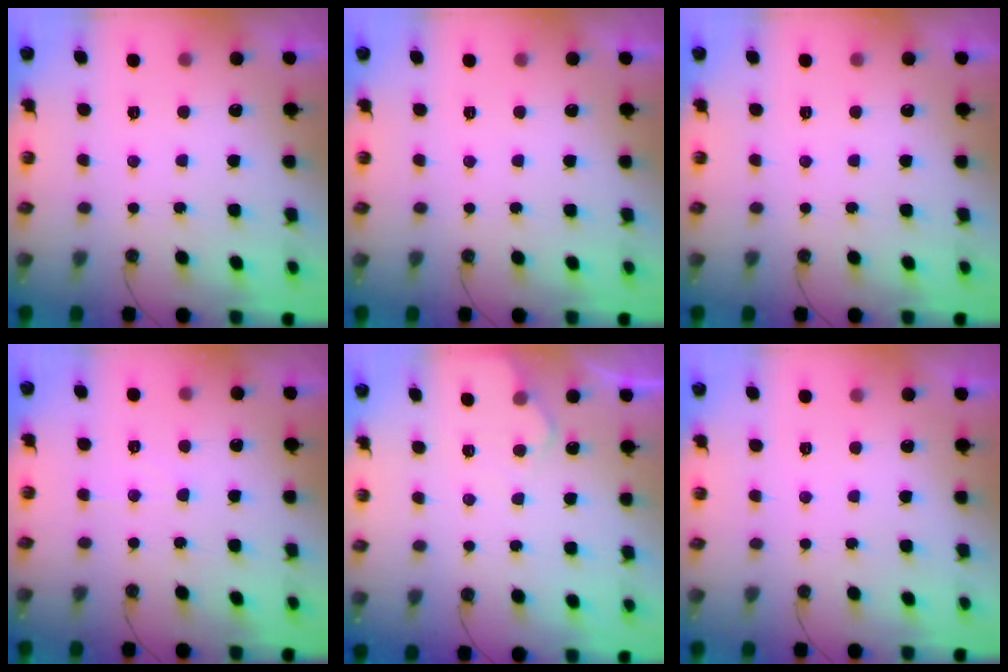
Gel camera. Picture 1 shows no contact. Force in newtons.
{"total": 0.0}
{"total": 0.0}
{"total": 3.4, "press": 3.4, "slide": 0.5}
{"total": 4.1, "press": 4.0, "slide": 0.5}
{"total": 0.0}